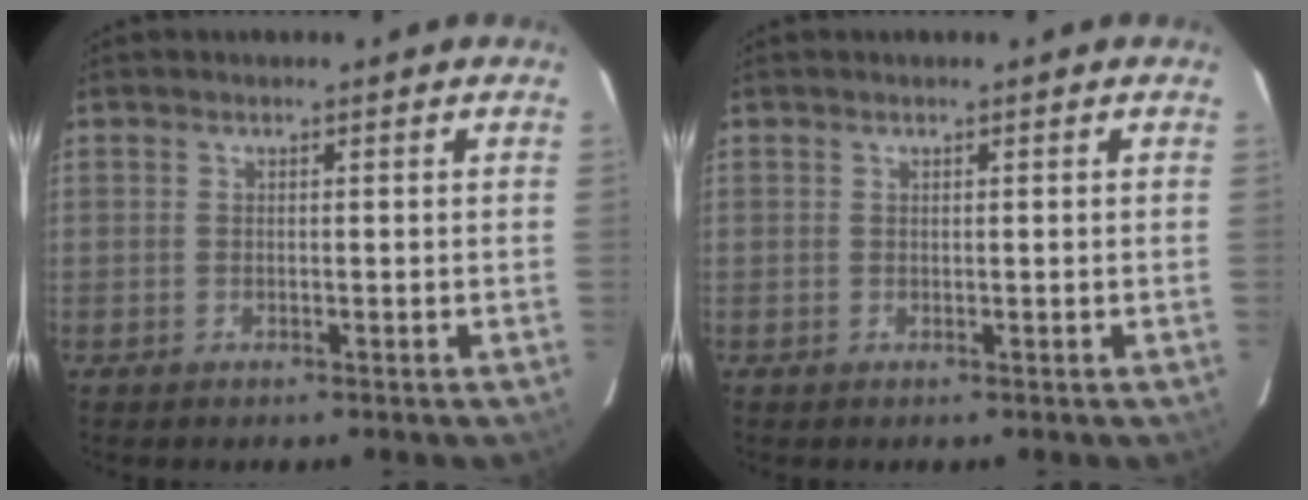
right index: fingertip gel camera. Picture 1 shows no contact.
{"total": 0.0}